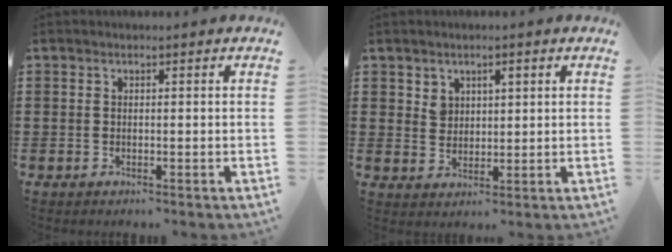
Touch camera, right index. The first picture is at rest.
{"total": 2.4, "force": [1.4, 1.8, 0.8], "torque": [-0.023, 0.007, 0.025]}